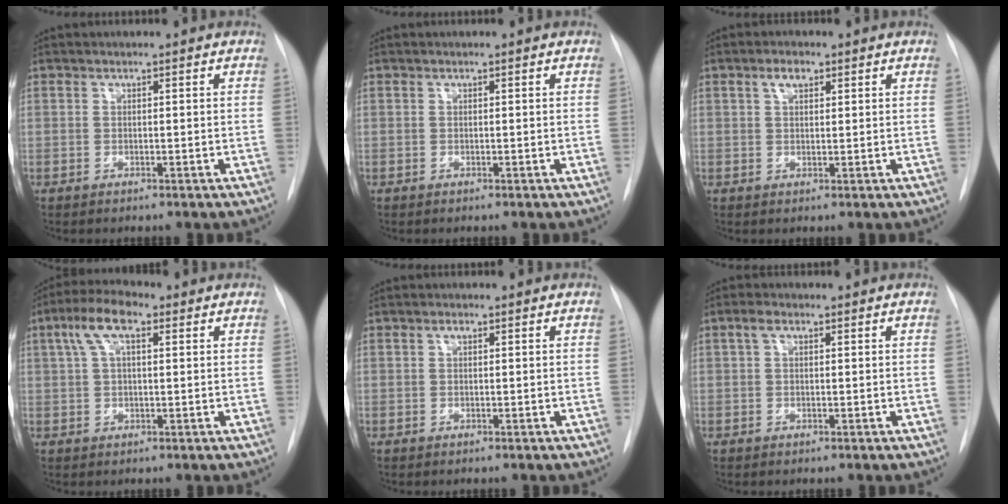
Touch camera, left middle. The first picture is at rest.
{"total": 0.0}
{"total": 2.5, "force": [1.3, 1.2, 1.7], "torque": [-0.034, 0.006, 0.024]}
{"total": 6.8, "force": [2.8, 2.4, 5.7], "torque": [-0.122, 0.028, 0.049]}
{"total": 0.6, "force": [0.3, 0.3, 0.5], "torque": [-0.008, 0.003, 0.003]}
{"total": 1.8, "force": [0.7, 0.9, 1.3], "torque": [-0.031, 0.016, 0.015]}